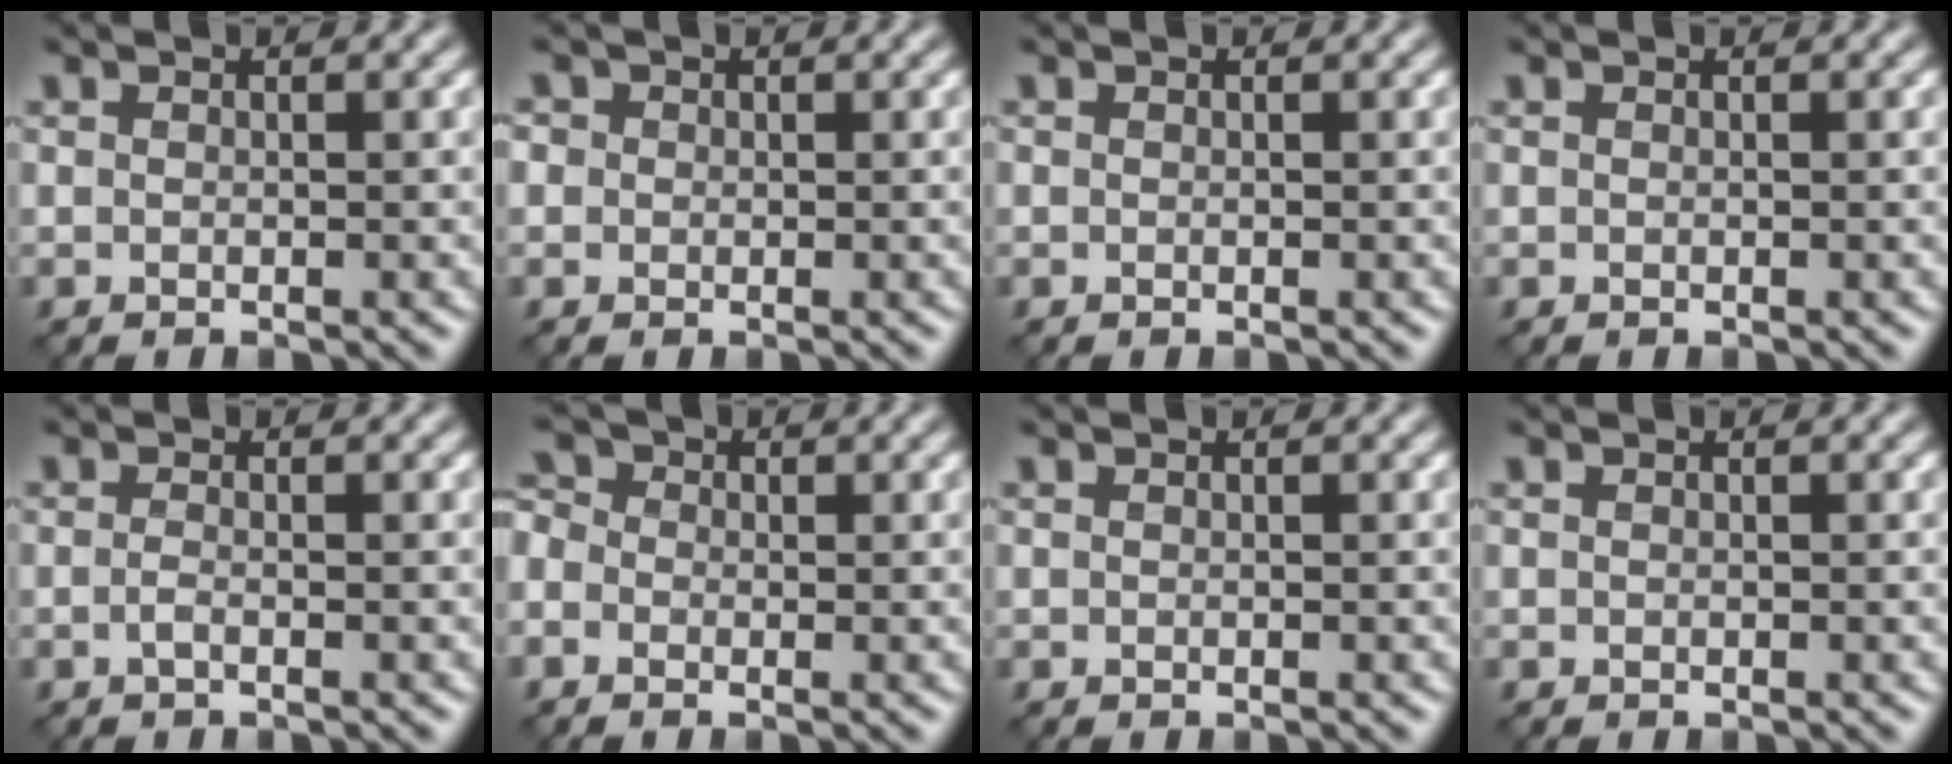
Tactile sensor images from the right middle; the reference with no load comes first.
{"total": 1.5, "force": [0.6, 1.3, 0.5], "torque": [-0.006, 0.009, -0.007]}
{"total": 0.0}
{"total": 0.0}
{"total": 0.9, "force": [-0.4, 0.3, 0.8], "torque": [-0.016, -0.003, -0.009]}
{"total": 2.5, "force": [-0.1, 2.2, 1.2], "torque": [-0.022, 0.016, -0.018]}
{"total": 0.0}
{"total": 0.0}